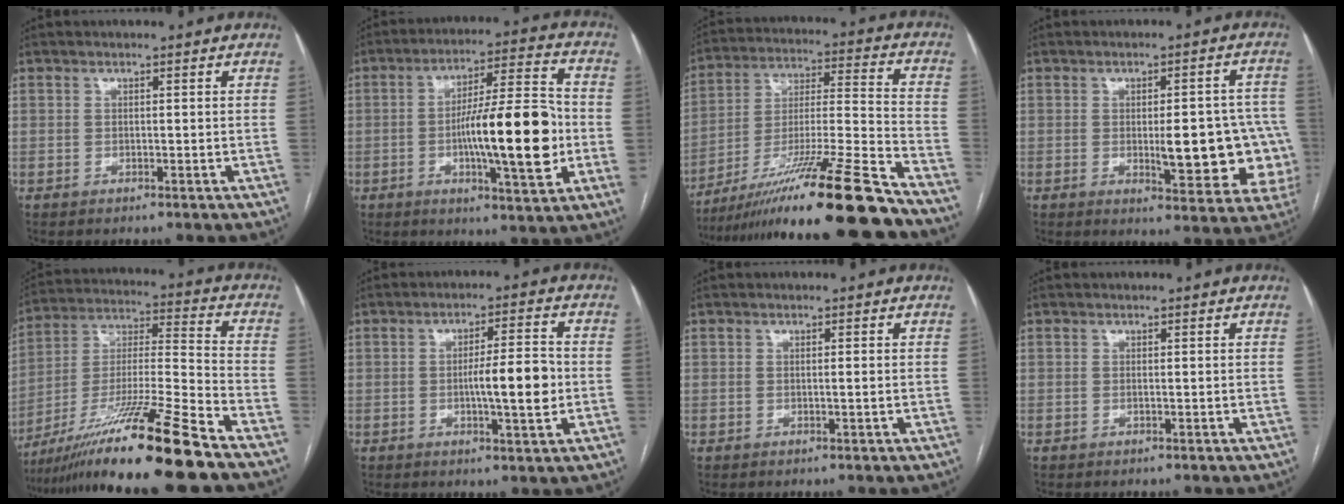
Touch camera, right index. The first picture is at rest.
{"total": 17.6, "force": [-2.7, 2.2, 17.2], "torque": [-0.266, 0.002, -0.041]}
{"total": 23.3, "force": [-18.4, -1.3, 14.2], "torque": [-0.220, -0.021, -0.317]}
{"total": 13.7, "force": [-2.1, 4.1, 12.9], "torque": [-0.116, 0.013, -0.014]}
{"total": 20.2, "force": [-15.0, -1.7, 13.4], "torque": [-0.257, -0.026, -0.269]}
{"total": 7.9, "force": [-1.2, 0.8, 7.7], "torque": [-0.120, 0.002, -0.019]}
{"total": 0.7, "force": [-0.1, -0.1, 0.7], "torque": [-0.012, 0.000, -0.001]}
{"total": 0.0}